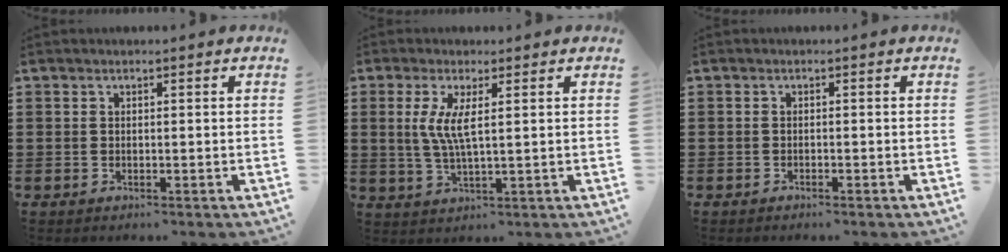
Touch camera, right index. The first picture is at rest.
{"total": 5.0, "force": [1.0, 0.9, 4.8], "torque": [-0.110, -0.008, 0.012]}
{"total": 0.7, "force": [-0.7, 0.1, 0.1], "torque": [-0.003, -0.002, -0.013]}